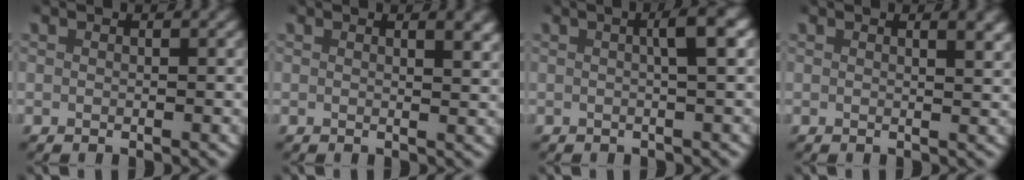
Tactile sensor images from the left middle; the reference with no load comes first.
{"total": 1.4, "force": [1.0, 0.1, 1.0], "torque": [-0.009, -0.005, 0.015]}
{"total": 2.9, "force": [0.5, 0.1, 2.8], "torque": [-0.040, 0.015, 0.002]}
{"total": 1.4, "force": [0.9, 0.1, 1.0], "torque": [-0.010, -0.004, 0.015]}